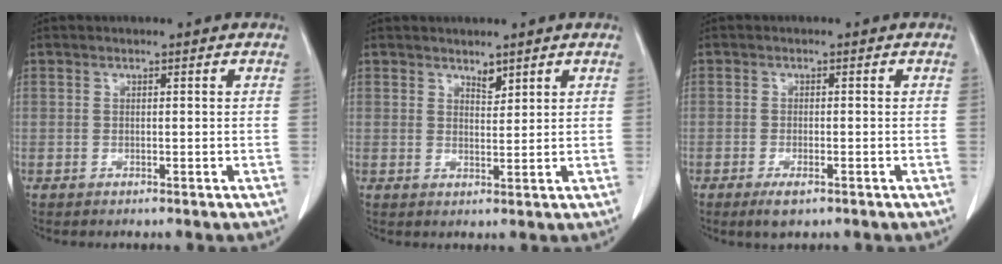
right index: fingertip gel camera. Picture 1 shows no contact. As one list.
[{"total": 1.8, "force": [1.5, 0.7, 0.8], "torque": [-0.010, -0.006, 0.027]}, {"total": 2.7, "force": [-1.6, 0.7, 2.1], "torque": [-0.031, -0.003, -0.023]}]